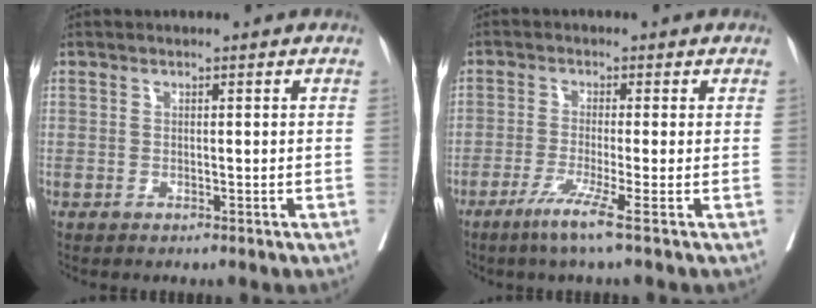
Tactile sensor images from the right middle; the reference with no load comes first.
{"total": 4.8, "force": [-2.7, -1.1, 3.8], "torque": [-0.071, -0.015, -0.057]}